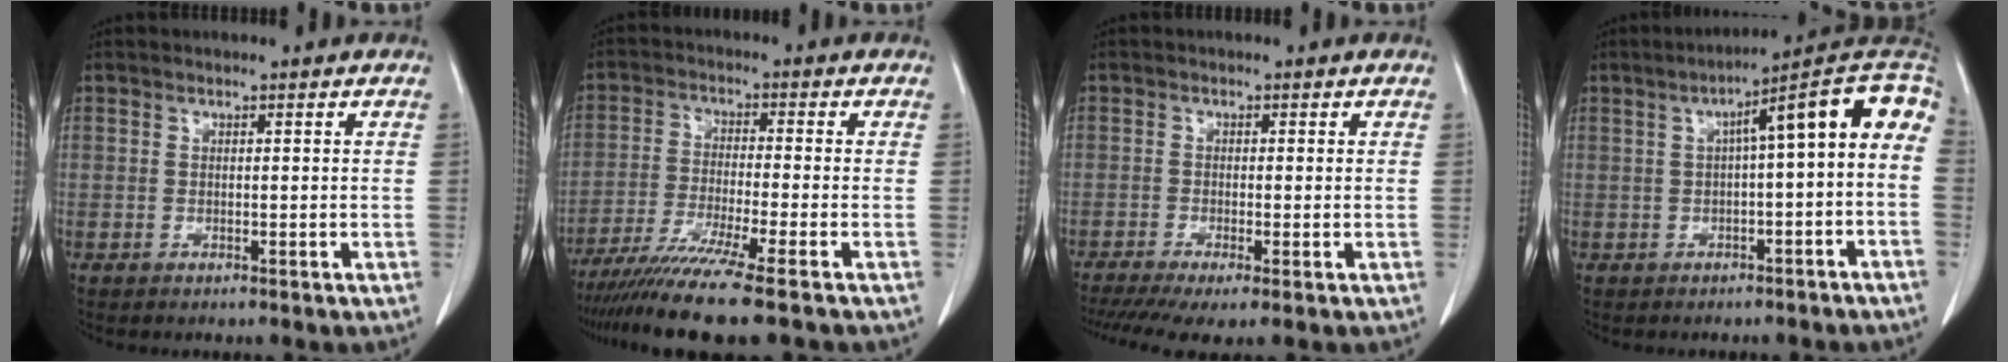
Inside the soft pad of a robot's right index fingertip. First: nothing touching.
{"total": 10.9, "force": [-8.5, -1.8, 6.5], "torque": [-0.103, -0.033, -0.139]}
{"total": 7.2, "force": [-4.7, 1.2, 5.3], "torque": [-0.091, -0.013, -0.082]}
{"total": 11.7, "force": [1.0, 1.3, 11.5], "torque": [-0.158, 0.044, 0.007]}